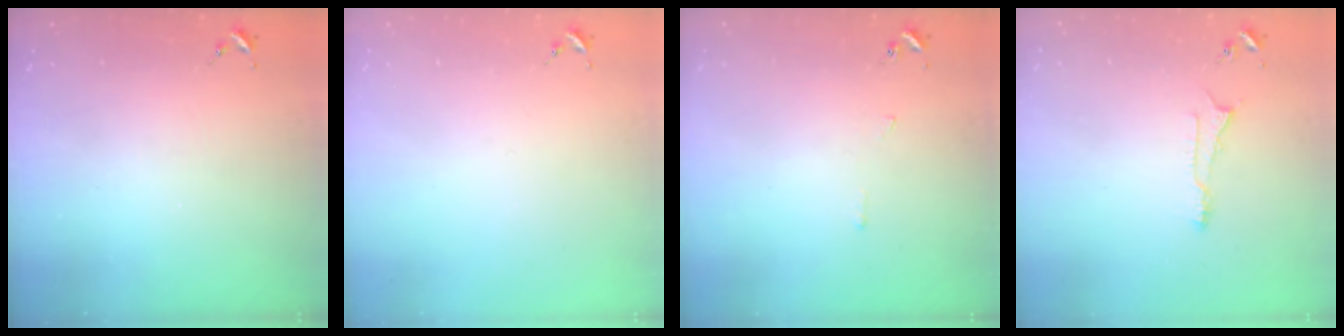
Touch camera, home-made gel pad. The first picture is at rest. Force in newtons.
{"total": 0.0}
{"total": 2.5, "press": 2.5, "slide": 0.3}
{"total": 4.6, "press": 4.6, "slide": 0.6}